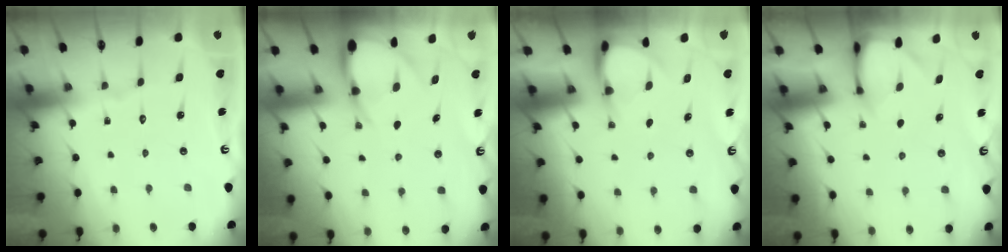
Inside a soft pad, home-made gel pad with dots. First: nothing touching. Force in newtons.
{"total": 7.3, "press": 7.2, "slide": 1.0}
{"total": 3.7, "press": 3.7, "slide": 0.3}
{"total": 3.1, "press": 3.1, "slide": 0.2}